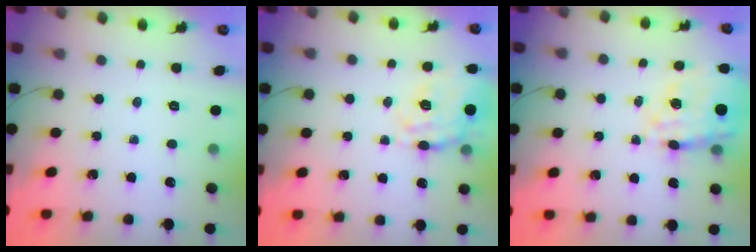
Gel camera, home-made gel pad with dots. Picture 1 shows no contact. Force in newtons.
{"total": 16.8, "press": 16.7, "slide": 1.9}
{"total": 16.6, "press": 16.3, "slide": 3.3}